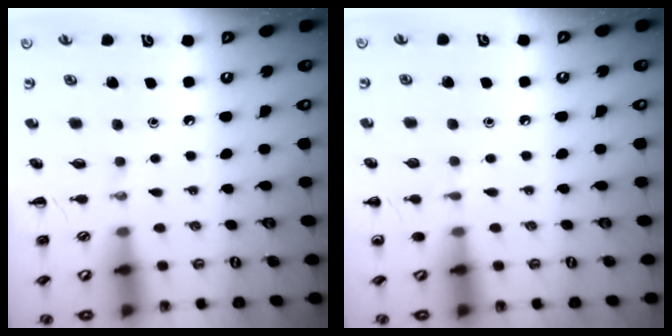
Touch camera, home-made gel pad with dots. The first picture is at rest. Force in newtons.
{"total": 5.0, "press": 4.8, "slide": 1.5}